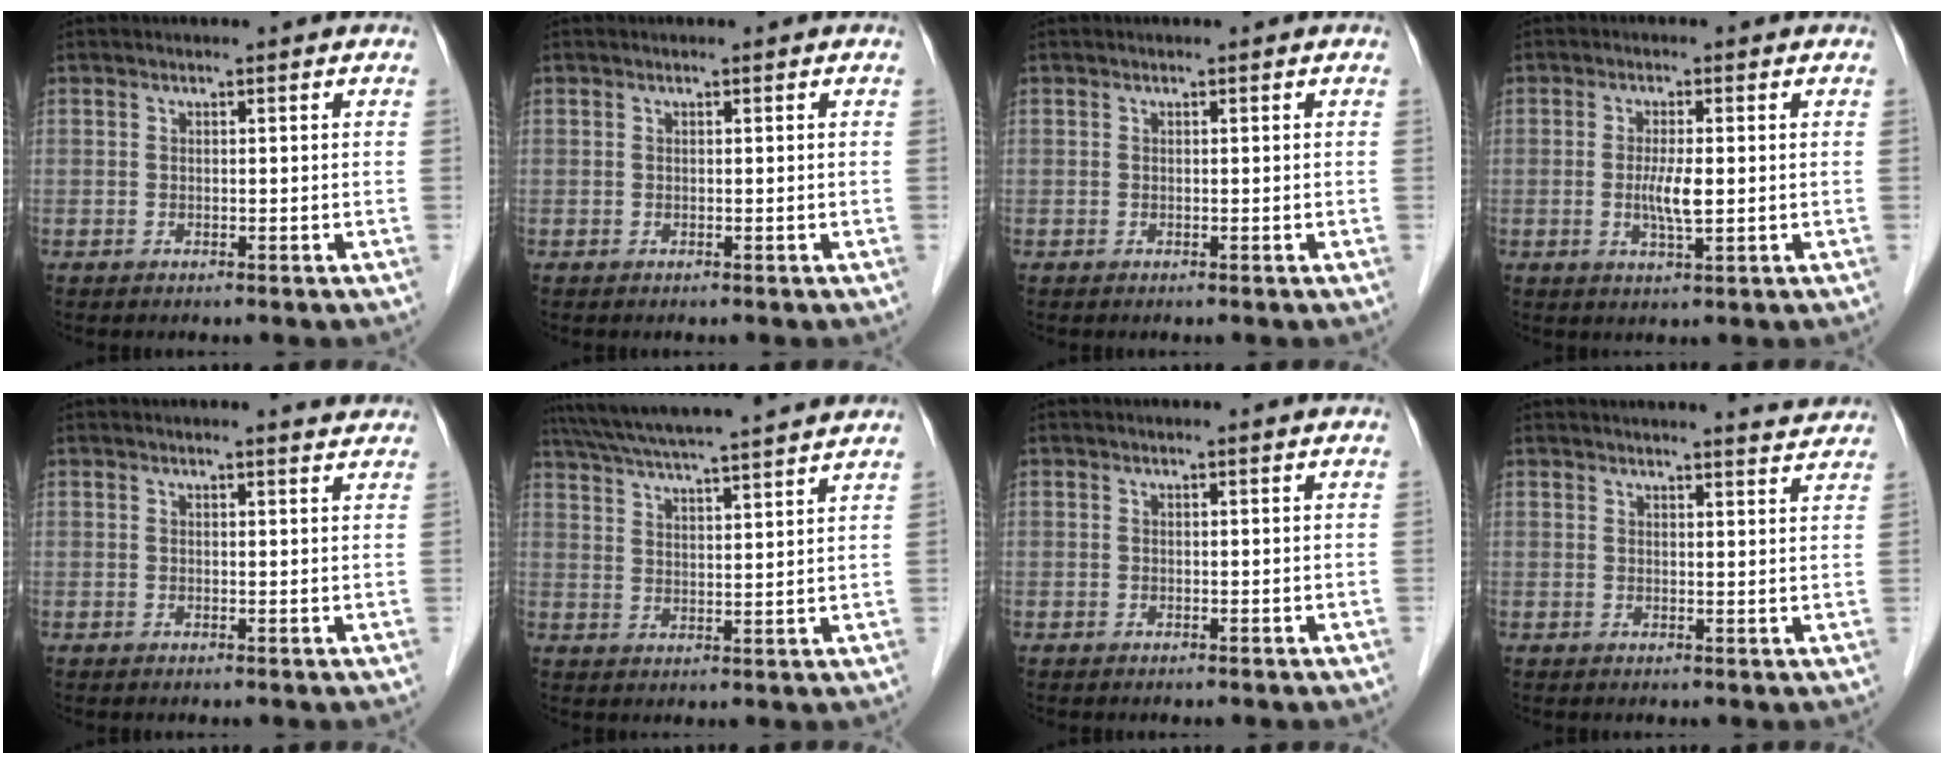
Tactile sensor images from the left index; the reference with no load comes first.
{"total": 0.0}
{"total": 0.0}
{"total": 3.8, "force": [-0.2, 0.5, 3.8], "torque": [-0.078, -0.006, -0.003]}
{"total": 3.1, "force": [3.0, 0.1, 0.8], "torque": [-0.013, 0.002, 0.027]}
{"total": 19.2, "force": [17.2, 0.0, 8.5], "torque": [-0.155, 0.026, 0.247]}
{"total": 0.8, "force": [0.7, -0.1, 0.3], "torque": [-0.009, 0.004, 0.013]}
{"total": 6.9, "force": [6.8, 0.2, 1.5], "torque": [-0.022, 0.003, 0.070]}